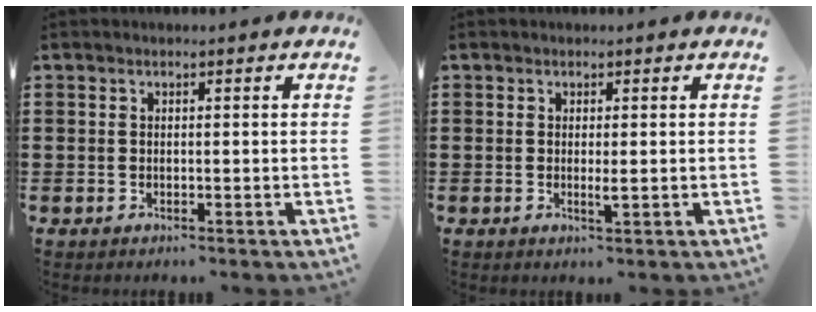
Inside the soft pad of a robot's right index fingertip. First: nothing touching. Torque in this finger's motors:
{"motor_torque": [-0.29, 0.06, 0.02, 0.01]}